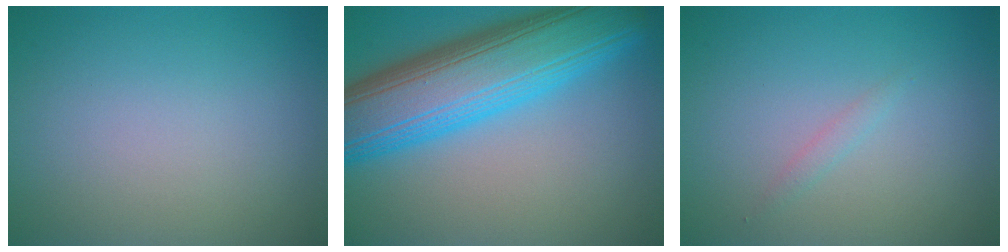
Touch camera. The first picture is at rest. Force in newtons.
{"total": 12.1, "press": 12.1, "slide": 0.3}
{"total": 0.7, "press": 0.7, "slide": 0.1}